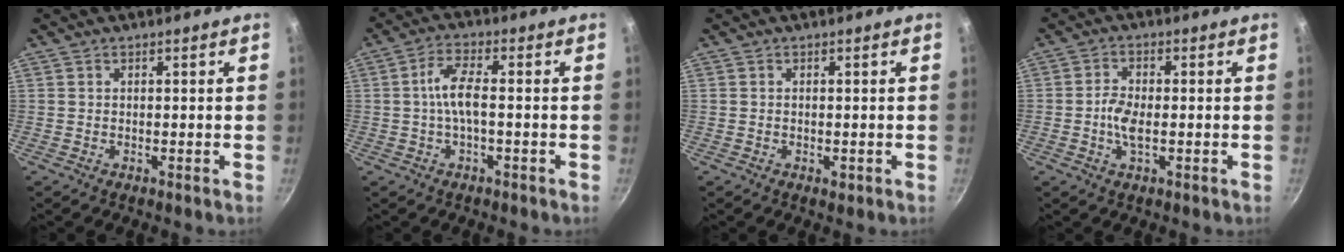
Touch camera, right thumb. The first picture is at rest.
{"total": 5.5, "force": [-0.7, 1.9, 5.1], "torque": [-0.113, 0.020, -0.019]}
{"total": 1.1, "force": [-0.3, 0.7, 0.8], "torque": [-0.011, -0.001, -0.005]}
{"total": 4.7, "force": [-0.8, 2.1, 4.1], "torque": [-0.088, 0.006, -0.022]}